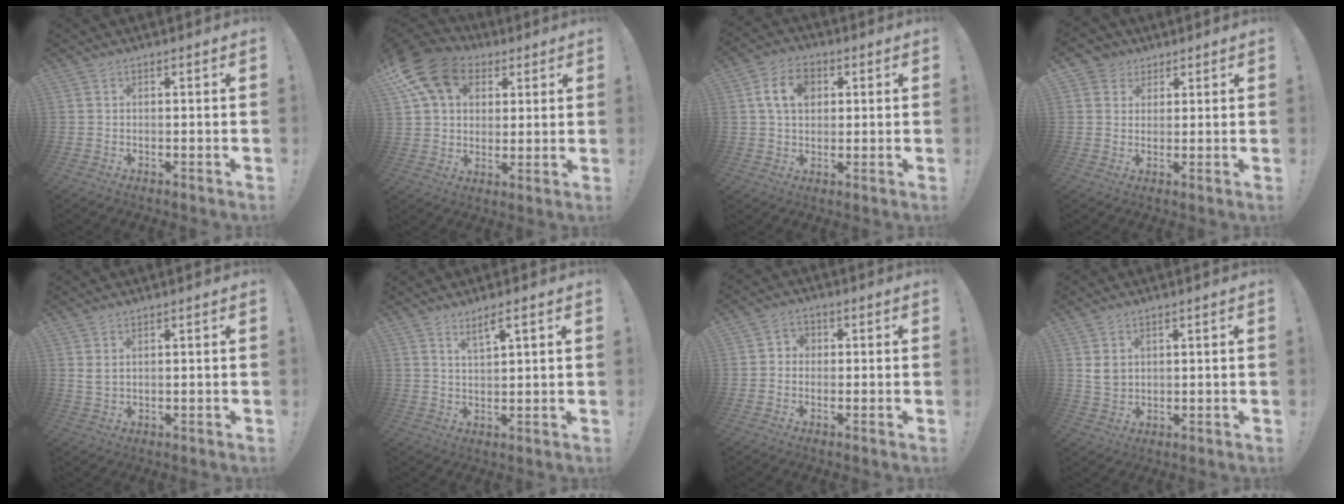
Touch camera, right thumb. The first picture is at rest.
{"total": 17.5, "force": [7.6, 12.8, 9.2], "torque": [-0.158, -0.024, 0.148]}
{"total": 9.6, "force": [2.7, 6.8, 6.3], "torque": [-0.100, 0.011, 0.051]}
{"total": 4.7, "force": [2.2, 4.1, 0.6], "torque": [-0.005, -0.014, 0.042]}
{"total": 2.6, "force": [1.5, 1.2, 1.7], "torque": [-0.035, 0.000, 0.029]}
{"total": 4.4, "force": [3.1, 0.3, 3.1], "torque": [-0.058, -0.016, 0.051]}
{"total": 2.8, "force": [-0.6, 2.5, 1.1], "torque": [-0.017, 0.008, -0.012]}
{"total": 4.3, "force": [2.1, 3.2, 2.1], "torque": [-0.028, -0.006, 0.040]}